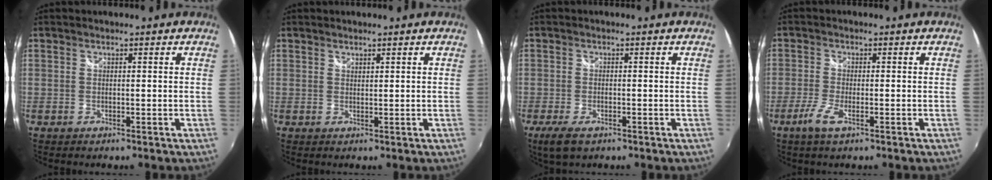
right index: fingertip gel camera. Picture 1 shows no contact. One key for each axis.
{"total": 0.6, "fx": 0.6, "fy": 0.2, "fz": 0.1, "tx": 0.000, "ty": 0.000, "tz": 0.012}
{"total": 4.6, "fx": -2.7, "fy": 2.0, "fz": 3.1, "tx": -0.072, "ty": -0.015, "tz": -0.047}
{"total": 4.3, "fx": -2.4, "fy": 0.9, "fz": 3.4, "tx": -0.082, "ty": -0.010, "tz": -0.050}